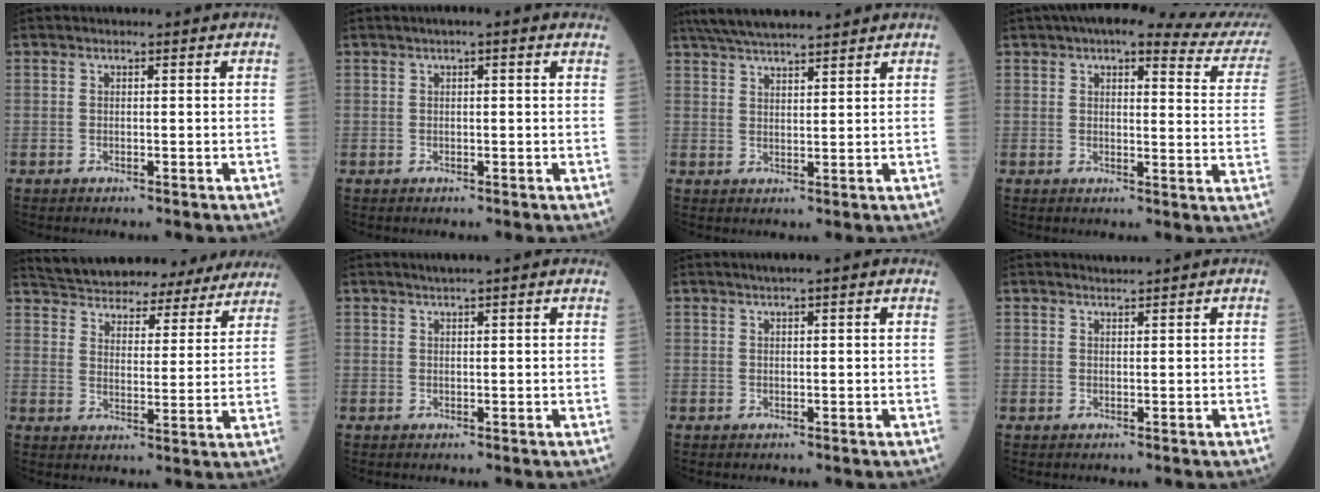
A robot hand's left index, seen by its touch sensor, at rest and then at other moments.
{"total": 2.5, "force": [1.3, 0.4, 2.1], "torque": [-0.032, 0.018, 0.013]}
{"total": 9.4, "force": [8.3, 0.8, 4.4], "torque": [-0.075, 0.031, 0.131]}
{"total": 19.6, "force": [17.1, 3.6, 8.8], "torque": [-0.101, -0.007, 0.183]}
{"total": 26.3, "force": [24.5, 6.5, 7.3], "torque": [-0.121, -0.018, 0.310]}
{"total": 2.7, "force": [2.1, 0.0, 1.7], "torque": [-0.024, 0.020, 0.032]}
{"total": 2.7, "force": [1.8, 0.0, 1.9], "torque": [-0.030, 0.019, 0.027]}
{"total": 0.9, "force": [0.8, -0.3, -0.1], "torque": [-0.001, -0.001, 0.017]}